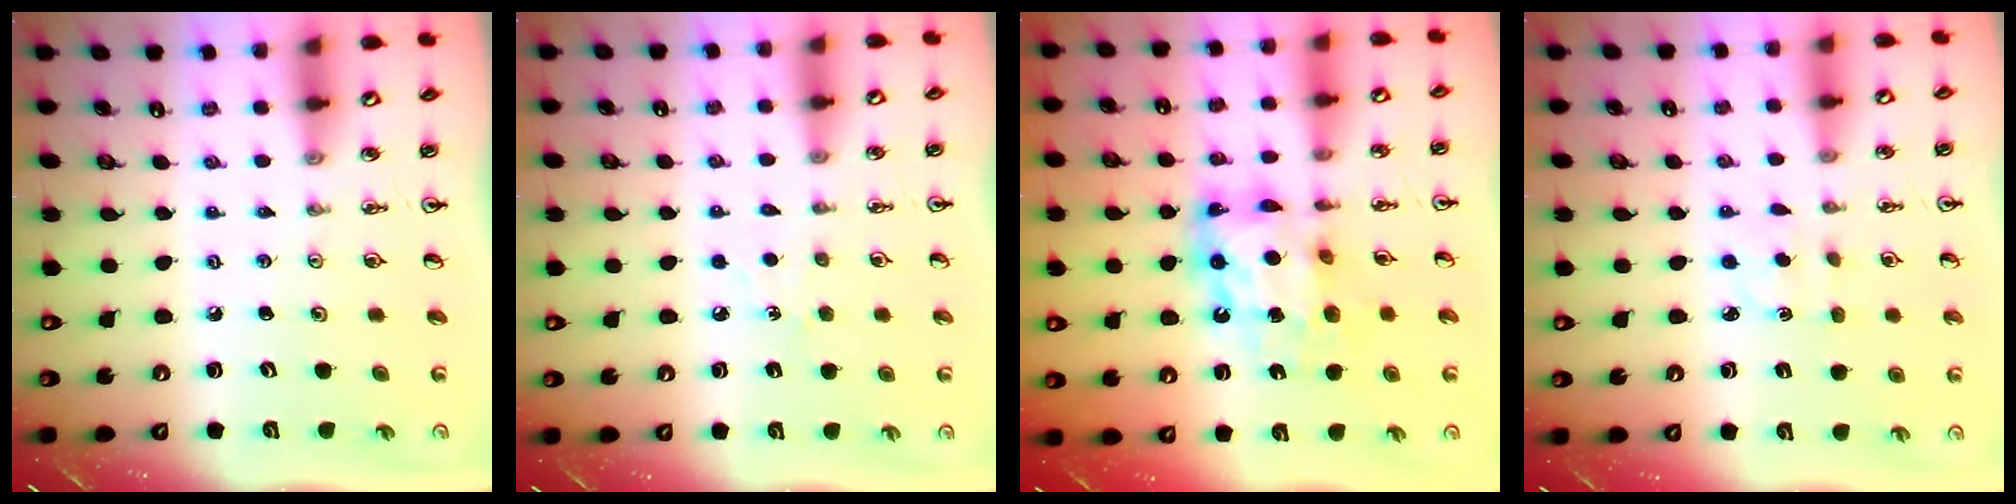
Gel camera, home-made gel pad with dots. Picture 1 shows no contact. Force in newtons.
{"total": 3.7, "press": 3.6, "slide": 0.4}
{"total": 12.4, "press": 12.4, "slide": 1.1}
{"total": 1.7, "press": 1.6, "slide": 0.6}